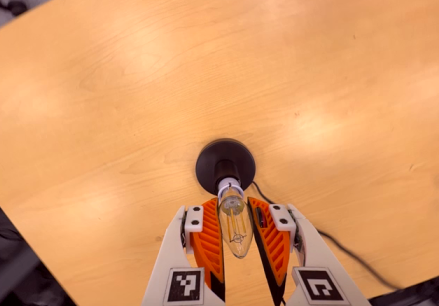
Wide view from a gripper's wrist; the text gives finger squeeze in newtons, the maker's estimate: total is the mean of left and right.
{"total": 11.4, "left": 10.7, "right": 12.0}